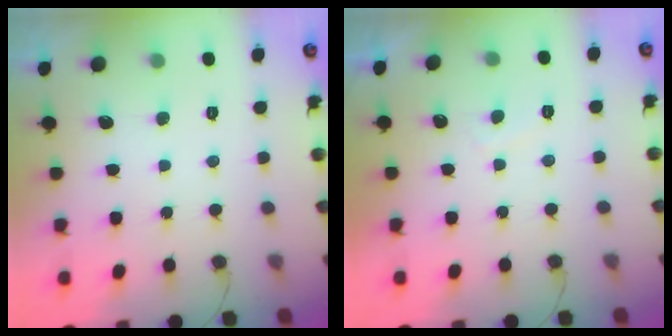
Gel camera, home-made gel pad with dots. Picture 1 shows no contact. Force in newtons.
{"total": 1.6, "press": 1.4, "slide": 0.7}